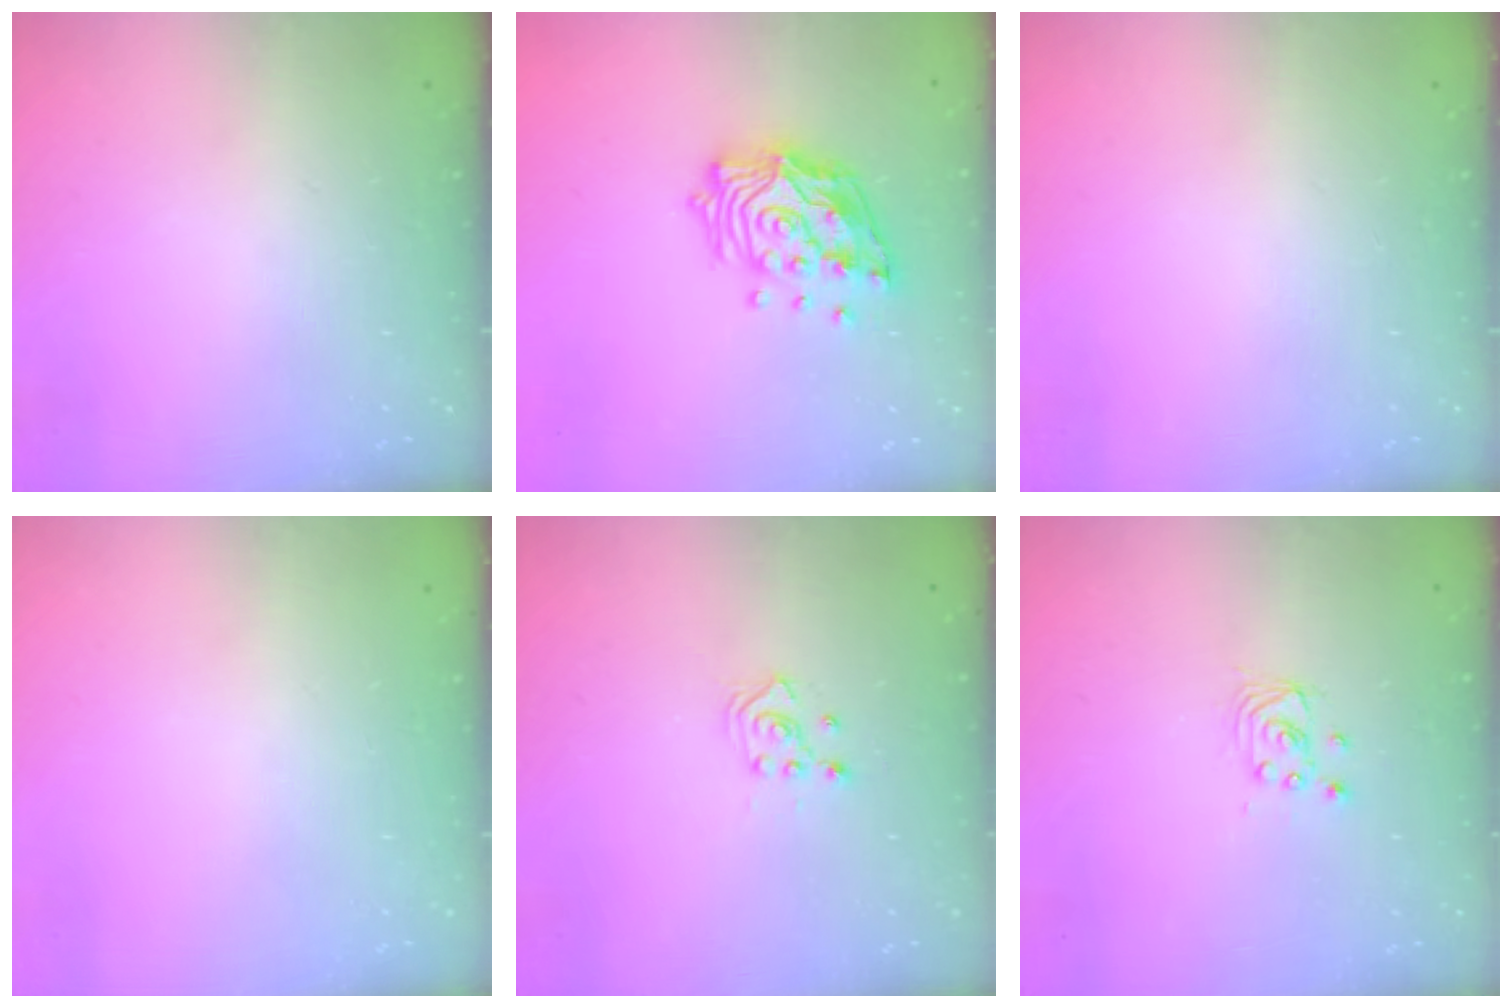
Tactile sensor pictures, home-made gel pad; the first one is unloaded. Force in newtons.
{"total": 15.5, "press": 15.4, "slide": 1.8}
{"total": 0.0}
{"total": 0.0}
{"total": 2.6, "press": 2.4, "slide": 1.0}
{"total": 2.8, "press": 2.8, "slide": 0.2}